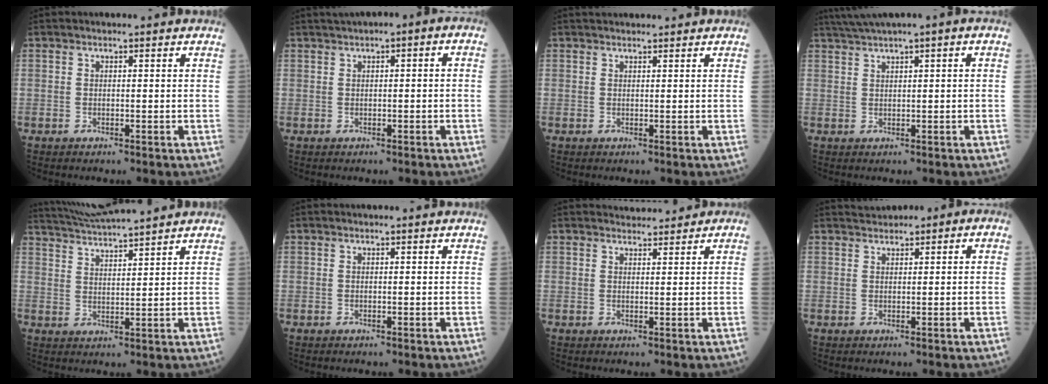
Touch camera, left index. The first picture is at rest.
{"total": 3.0, "force": [0.7, 1.0, 2.8], "torque": [-0.045, 0.022, 0.009]}
{"total": 3.7, "force": [3.5, 0.6, 1.1], "torque": [-0.010, 0.031, 0.050]}
{"total": 4.2, "force": [2.6, -0.3, 3.2], "torque": [-0.066, 0.019, 0.053]}
{"total": 10.0, "force": [9.4, -0.8, 3.4], "torque": [-0.071, 0.026, 0.157]}
{"total": 0.0}
{"total": 2.4, "force": [2.3, 0.5, 0.2], "torque": [-0.004, 0.014, 0.038]}
{"total": 2.0, "force": [1.2, 1.0, 1.3], "torque": [-0.030, 0.027, 0.027]}